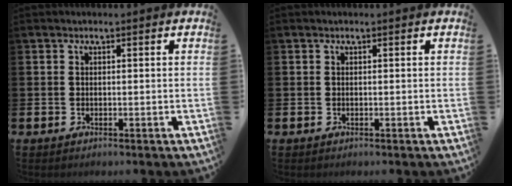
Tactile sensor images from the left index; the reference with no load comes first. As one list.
[{"total": 0.0}]